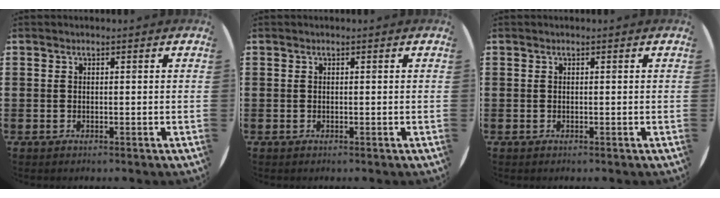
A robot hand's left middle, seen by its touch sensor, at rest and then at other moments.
{"total": 0.0}
{"total": 0.0}